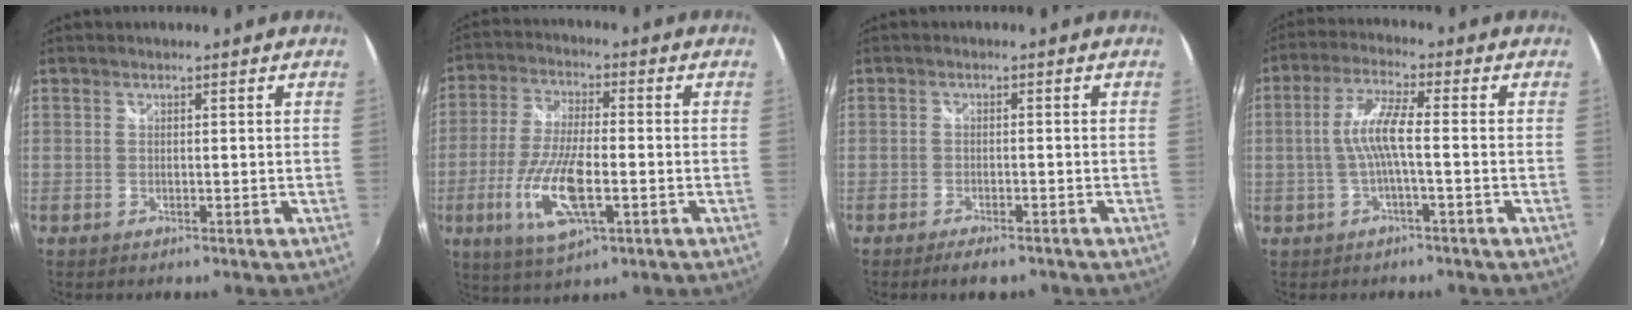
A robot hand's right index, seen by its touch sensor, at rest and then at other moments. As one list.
[{"total": 12.9, "force": [-4.0, 3.7, 11.6], "torque": [-0.245, -0.015, -0.076]}, {"total": 3.9, "force": [-3.0, 1.2, 2.2], "torque": [-0.052, -0.009, -0.052]}, {"total": 6.4, "force": [-1.1, 0.4, 6.3], "torque": [-0.135, 0.008, -0.018]}]